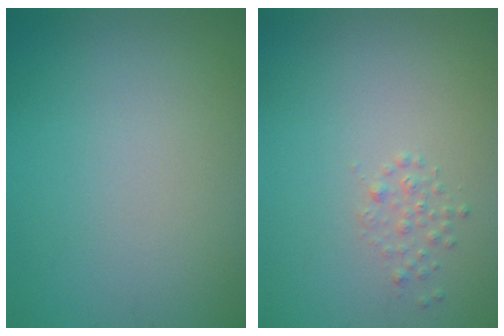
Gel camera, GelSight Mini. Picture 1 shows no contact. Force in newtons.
{"total": 1.0, "press": 1.0, "slide": 0.1}